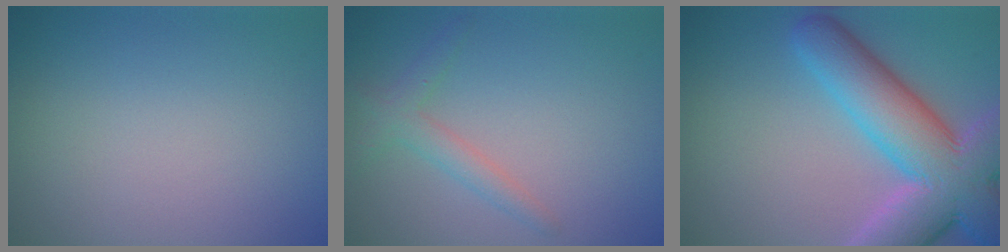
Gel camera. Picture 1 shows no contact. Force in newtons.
{"total": 2.0, "press": 2.0, "slide": 0.1}
{"total": 10.8, "press": 10.7, "slide": 0.8}